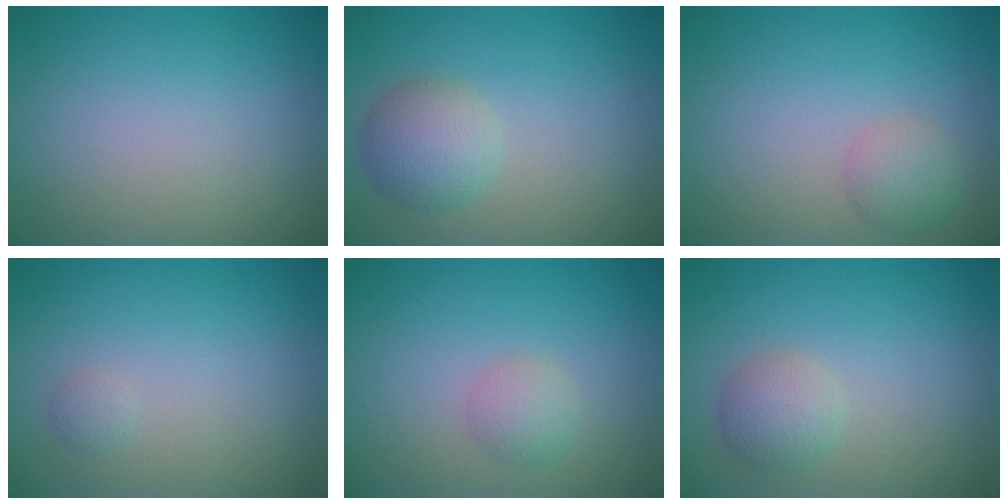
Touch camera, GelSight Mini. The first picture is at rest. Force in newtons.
{"total": 2.8, "press": 2.8, "slide": 0.3}
{"total": 2.2, "press": 2.2, "slide": 0.1}
{"total": 0.7, "press": 0.7, "slide": 0.0}
{"total": 1.8, "press": 1.8, "slide": 0.0}
{"total": 2.4, "press": 2.4, "slide": 0.1}